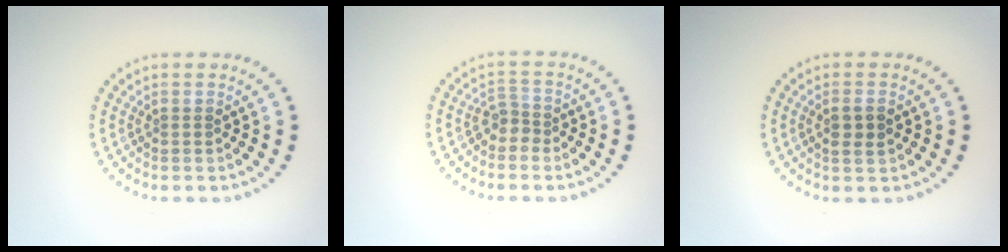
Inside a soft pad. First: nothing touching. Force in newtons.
{"total": 1.8, "press": 1.1, "slide": 1.3}
{"total": 1.8, "press": 1.7, "slide": 0.4}